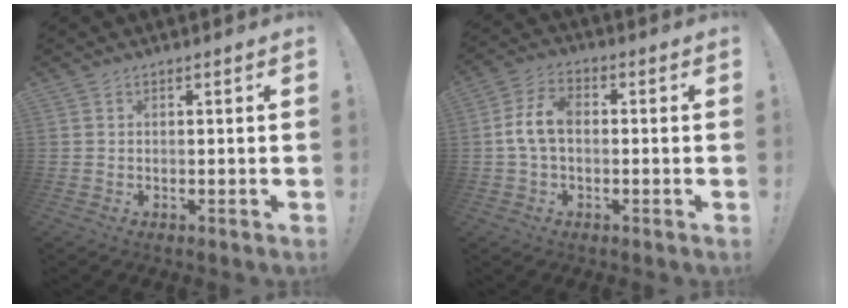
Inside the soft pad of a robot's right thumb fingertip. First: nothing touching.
{"total": 8.2, "force": [-0.3, 5.0, 6.5], "torque": [-0.127, 0.011, -0.003]}